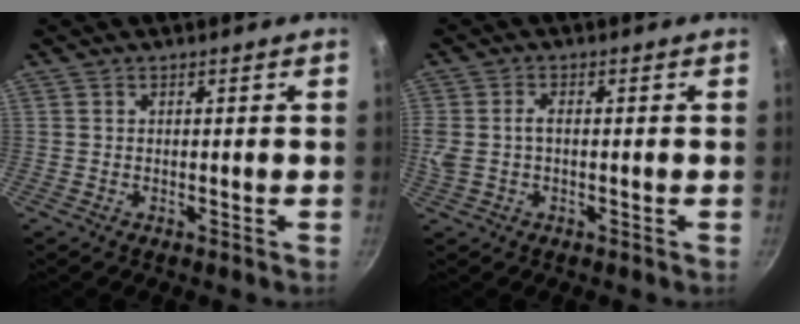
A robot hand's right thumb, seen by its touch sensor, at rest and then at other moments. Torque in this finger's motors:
{"motor_torque": [-0.02, 0.06, 0.02, -0.01, 0.06]}